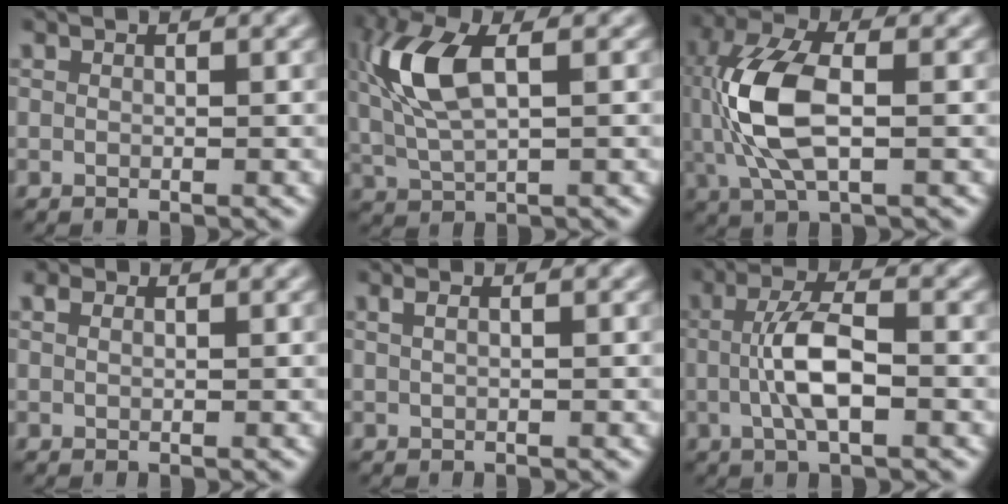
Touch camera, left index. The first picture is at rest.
{"total": 6.8, "force": [1.4, 2.8, 6.1], "torque": [-0.141, 0.012, 0.024]}
{"total": 7.9, "force": [0.1, 3.6, 7.0], "torque": [-0.162, 0.008, -0.001]}
{"total": 0.9, "force": [0.6, 0.5, 0.5], "torque": [-0.012, 0.002, 0.005]}
{"total": 0.9, "force": [0.4, 0.3, 0.8], "torque": [-0.016, 0.003, 0.006]}
{"total": 4.9, "force": [-0.4, 1.5, 4.6], "torque": [-0.096, 0.006, -0.012]}